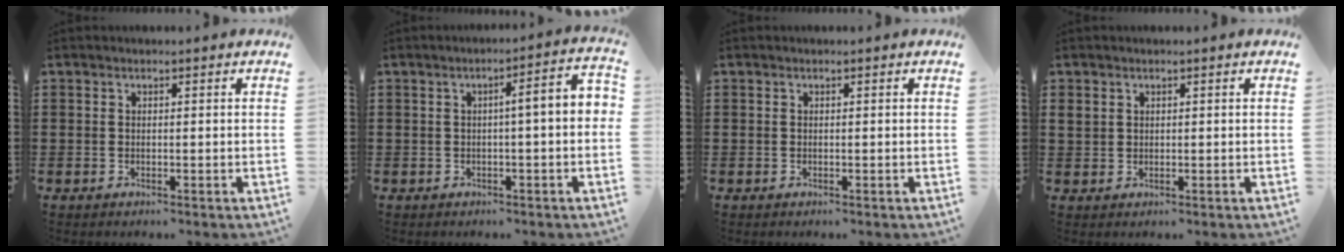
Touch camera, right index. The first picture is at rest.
{"total": 4.2, "force": [-0.5, 0.4, 4.2], "torque": [-0.076, 0.004, -0.014]}
{"total": 0.0}
{"total": 1.4, "force": [0.9, 1.0, 0.3], "torque": [-0.008, 0.004, 0.017]}